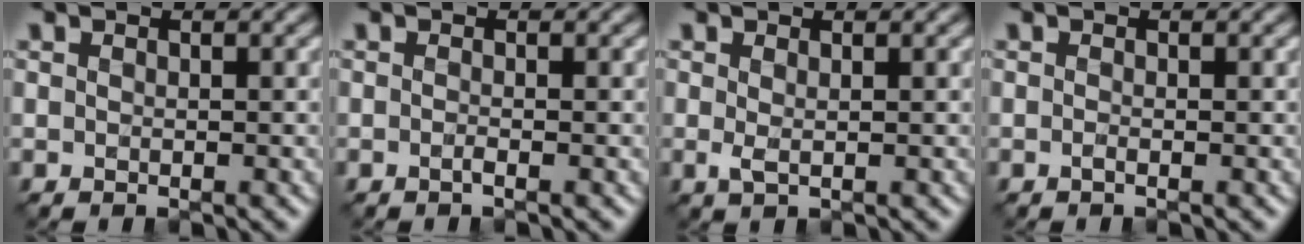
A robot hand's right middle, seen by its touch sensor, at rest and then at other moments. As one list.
[{"total": 0.7, "force": [-0.3, 0.1, 0.6], "torque": [-0.011, -0.002, -0.009]}, {"total": 1.1, "force": [0.2, 0.3, 1.0], "torque": [-0.021, -0.002, 0.003]}, {"total": 0.6, "force": [-0.3, 0.1, 0.5], "torque": [-0.009, -0.003, -0.006]}]